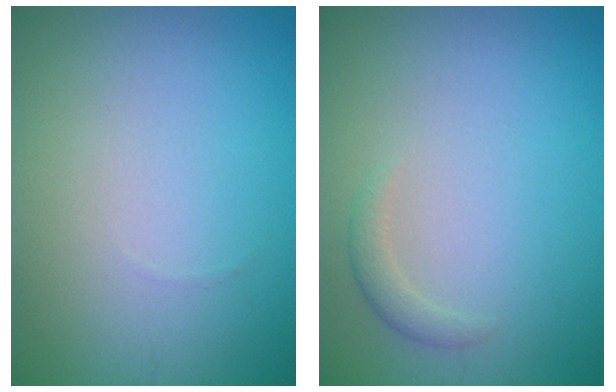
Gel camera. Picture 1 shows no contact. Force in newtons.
{"total": 1.2, "press": 1.2, "slide": 0.1}